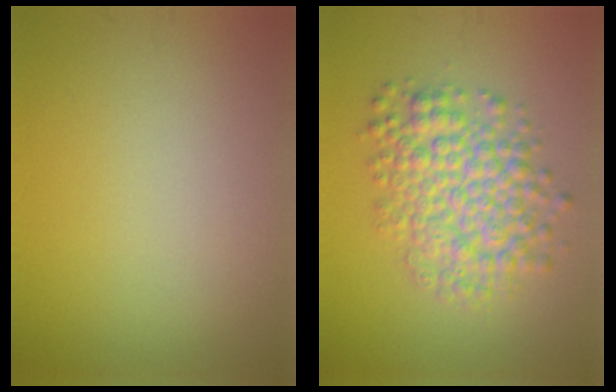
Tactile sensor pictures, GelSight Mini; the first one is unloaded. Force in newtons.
{"total": 6.4, "press": 6.4, "slide": 0.1}